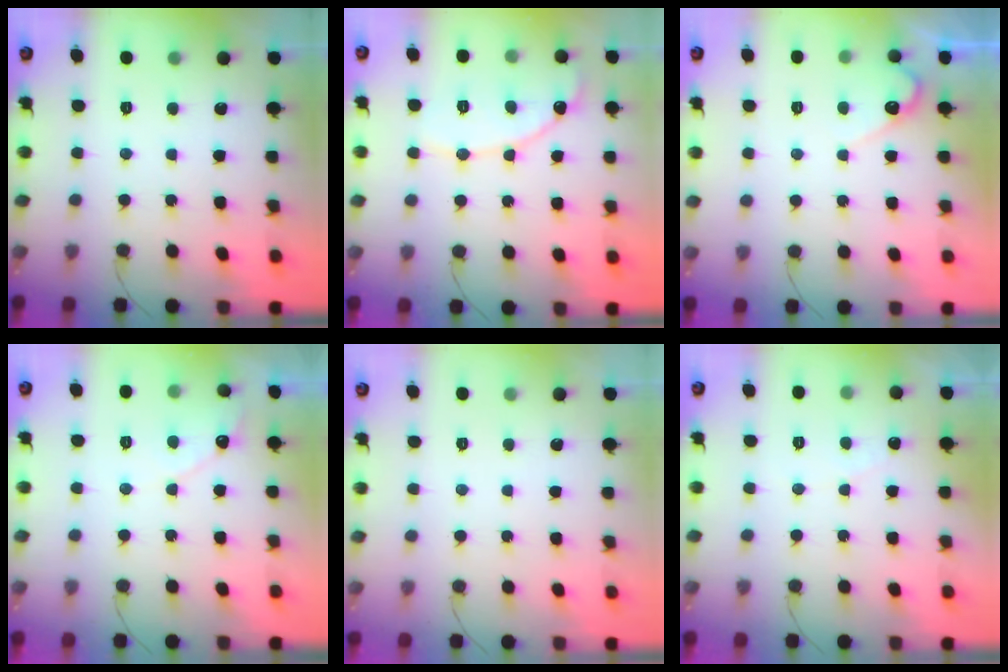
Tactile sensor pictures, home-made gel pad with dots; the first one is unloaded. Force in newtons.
{"total": 10.7, "press": 10.7, "slide": 0.8}
{"total": 4.0, "press": 4.0, "slide": 0.3}
{"total": 5.2, "press": 5.2, "slide": 0.5}
{"total": 0.0}
{"total": 2.4, "press": 2.4, "slide": 0.2}